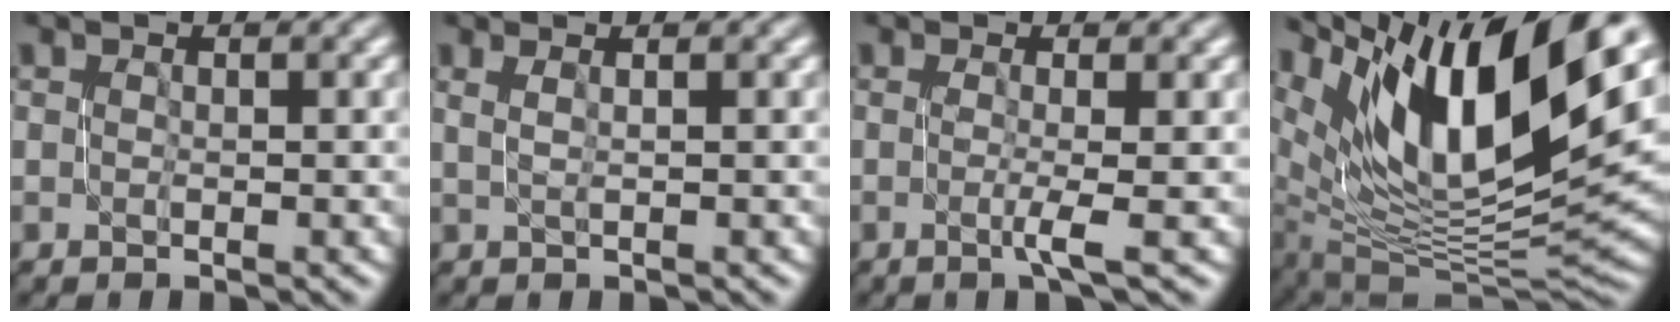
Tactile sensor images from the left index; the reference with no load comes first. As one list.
[{"total": 1.1, "force": [0.6, 0.3, 0.9], "torque": [-0.015, 0.003, 0.003]}, {"total": 2.1, "force": [-0.4, 0.5, 2.1], "torque": [-0.033, -0.007, -0.009]}, {"total": 15.5, "force": [7.6, 5.8, 12.2], "torque": [-0.220, 0.013, 0.137]}]